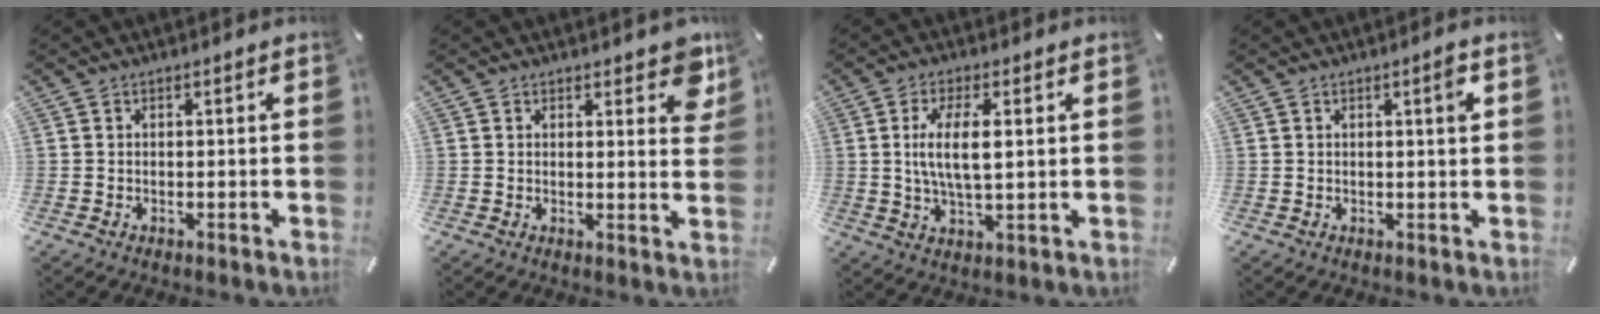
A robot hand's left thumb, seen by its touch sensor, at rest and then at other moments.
{"total": 6.2, "force": [4.2, 2.6, 3.7], "torque": [-0.034, -0.026, 0.068]}
{"total": 8.8, "force": [1.7, 2.9, 8.1], "torque": [-0.163, -0.001, 0.022]}
{"total": 2.8, "force": [0.9, 0.3, 2.7], "torque": [-0.035, -0.004, 0.009]}